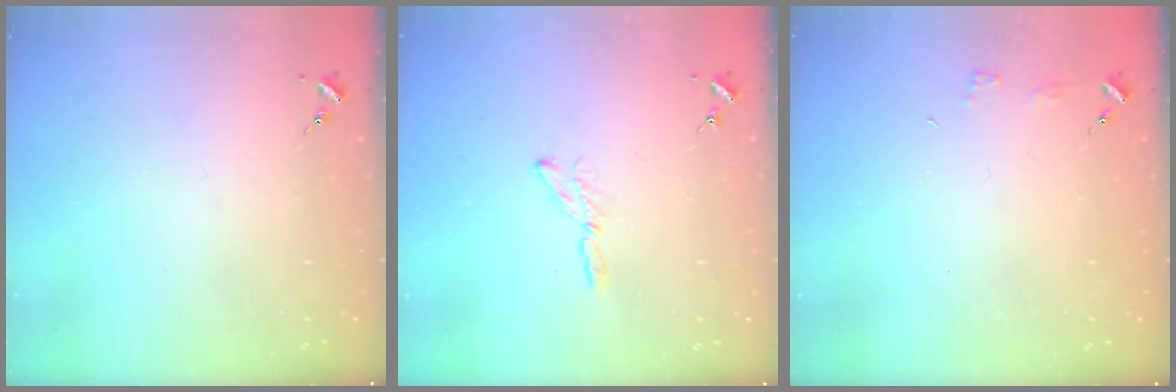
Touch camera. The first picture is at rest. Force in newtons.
{"total": 4.0, "press": 3.9, "slide": 0.3}
{"total": 3.1, "press": 3.1, "slide": 0.3}